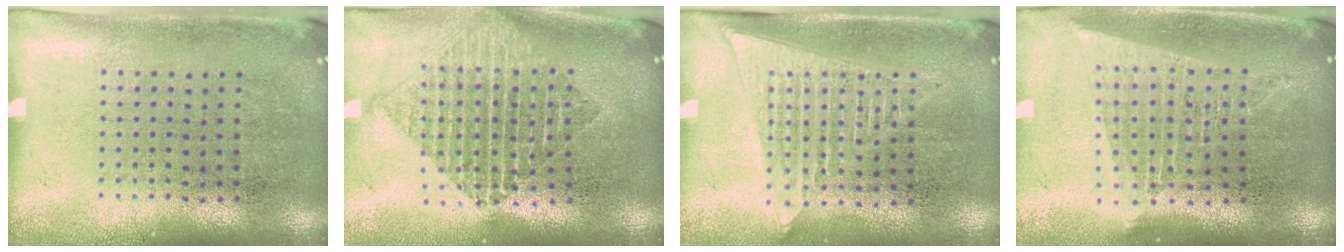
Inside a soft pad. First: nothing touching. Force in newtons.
{"total": 1.9, "press": 1.6, "slide": 1.1}
{"total": 1.6, "press": 1.5, "slide": 0.6}
{"total": 1.8, "press": 1.5, "slide": 0.9}